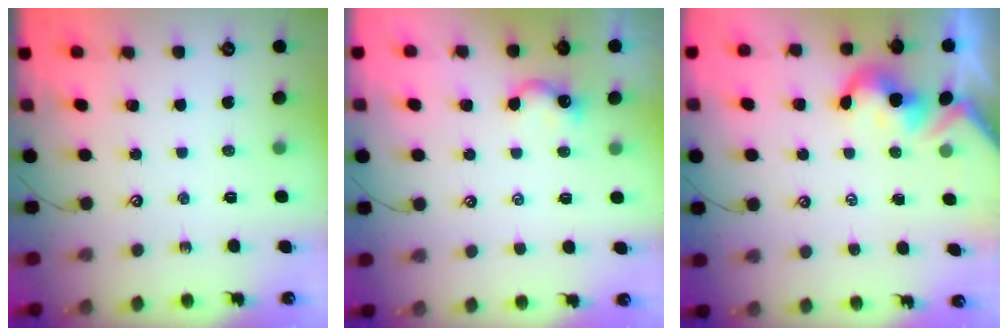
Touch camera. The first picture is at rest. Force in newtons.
{"total": 0.8, "press": 0.6, "slide": 0.5}
{"total": 1.9, "press": 1.9, "slide": 0.3}